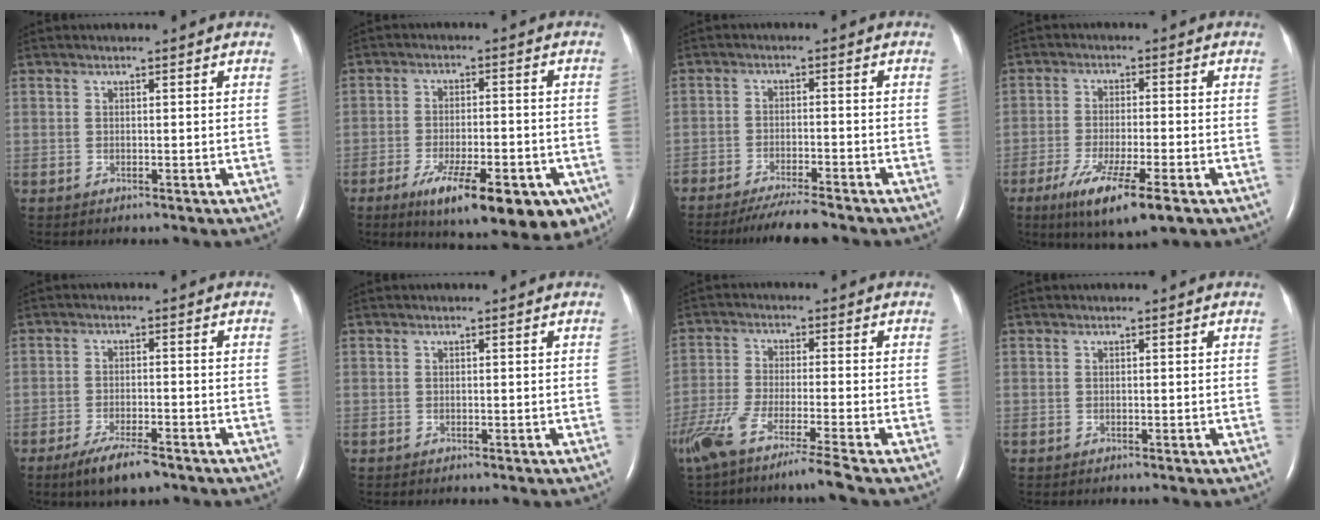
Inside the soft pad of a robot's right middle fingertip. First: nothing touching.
{"total": 17.9, "force": [-10.3, 5.5, 13.5], "torque": [-0.146, -0.012, -0.146]}
{"total": 6.9, "force": [-6.1, 0.5, 3.1], "torque": [-0.050, -0.017, -0.099]}
{"total": 10.6, "force": [-6.0, 1.4, 8.7], "torque": [-0.154, -0.027, -0.095]}
{"total": 6.3, "force": [-4.5, 1.3, 4.3], "torque": [-0.085, -0.011, -0.074]}
{"total": 0.0}
{"total": 11.1, "force": [-8.3, -1.0, 7.3], "torque": [-0.132, -0.037, -0.142]}
{"total": 0.0}